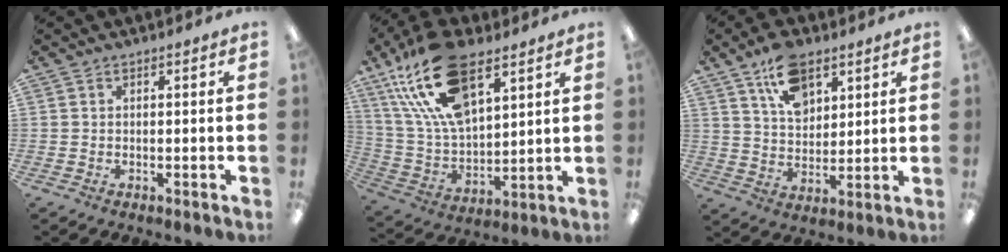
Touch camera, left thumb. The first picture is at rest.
{"total": 22.7, "force": [13.0, 11.4, 14.8], "torque": [-0.307, -0.051, 0.230]}
{"total": 12.0, "force": [7.3, 7.0, 6.5], "torque": [-0.107, -0.025, 0.133]}